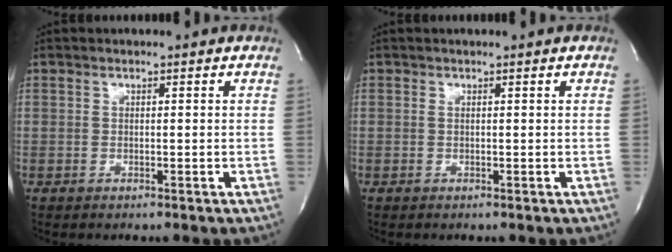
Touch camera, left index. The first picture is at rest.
{"total": 0.0}